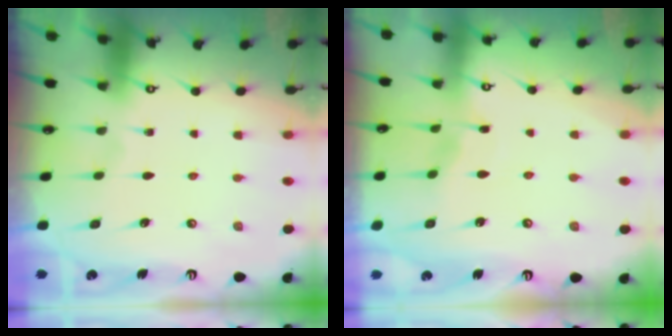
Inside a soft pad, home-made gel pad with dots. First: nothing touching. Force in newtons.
{"total": 3.0, "press": 2.9, "slide": 0.4}